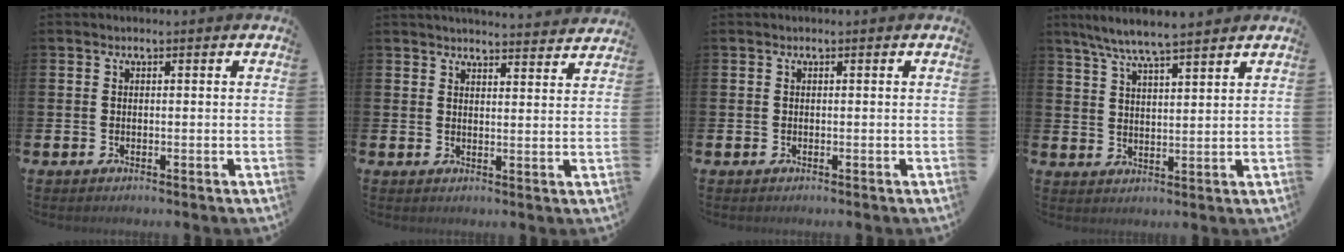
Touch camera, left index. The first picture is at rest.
{"total": 3.9, "force": [3.9, 0.0, 0.1], "torque": [0.001, -0.028, 0.069]}
{"total": 0.0}
{"total": 6.4, "force": [6.0, 0.1, 2.2], "torque": [-0.066, -0.020, 0.109]}